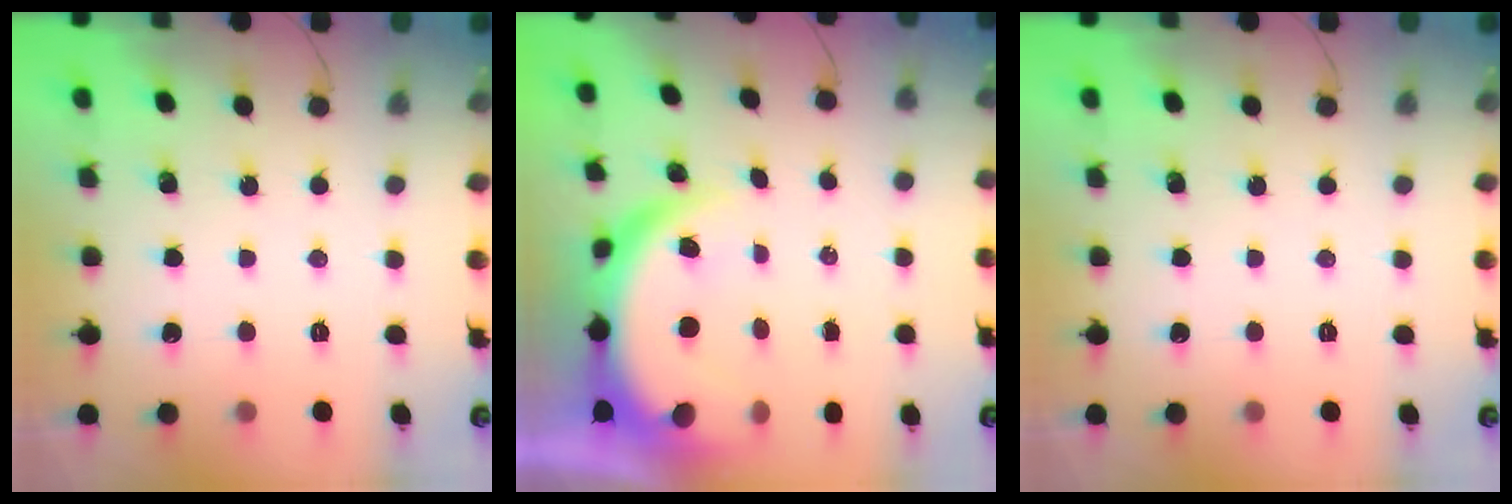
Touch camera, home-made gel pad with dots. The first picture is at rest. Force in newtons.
{"total": 8.3, "press": 8.3, "slide": 0.6}
{"total": 0.0}